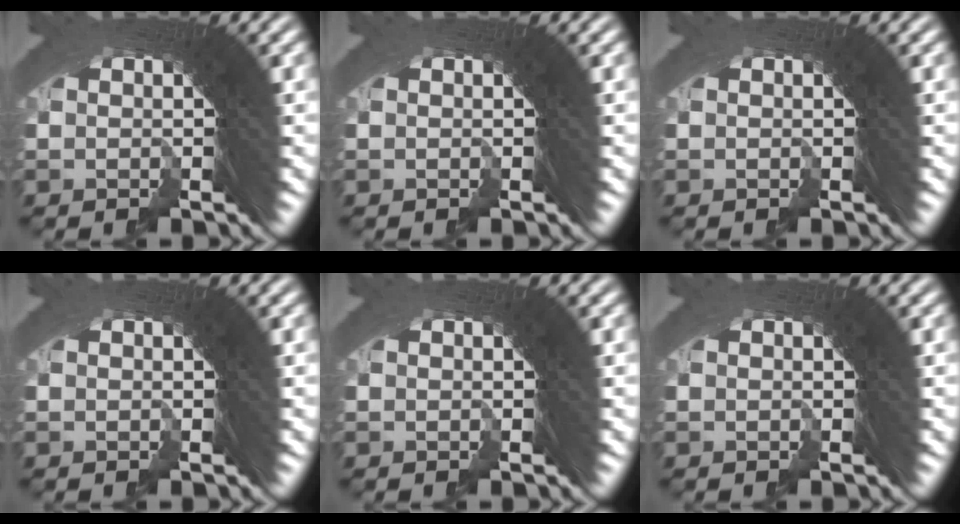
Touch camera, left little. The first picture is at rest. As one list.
[{"total": 0.0}, {"total": 0.0}, {"total": 0.0}, {"total": 0.0}, {"total": 0.0}]